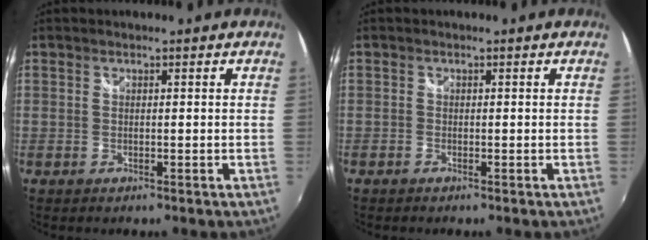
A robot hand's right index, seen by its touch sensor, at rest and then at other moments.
{"total": 0.6, "force": [-0.5, 0.2, 0.1], "torque": [-0.003, -0.002, -0.014]}